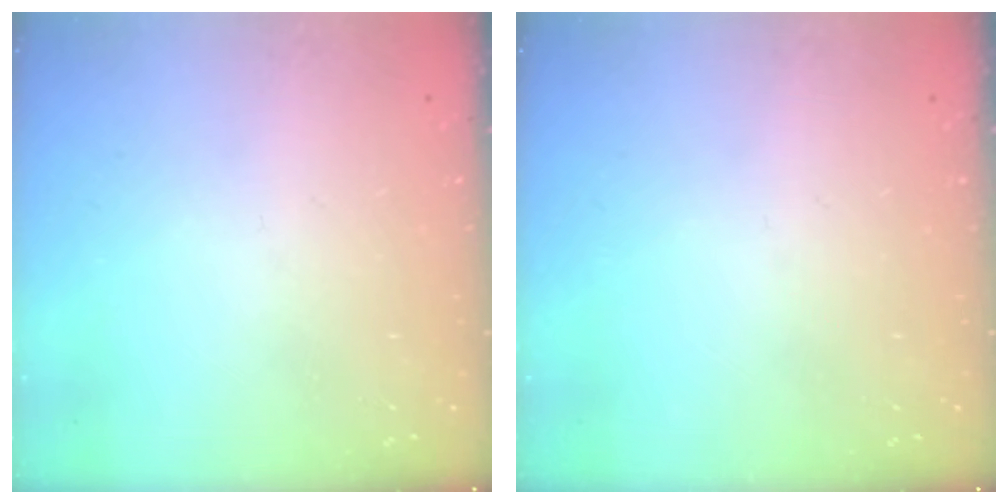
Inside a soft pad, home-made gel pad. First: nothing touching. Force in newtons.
{"total": 0.0}